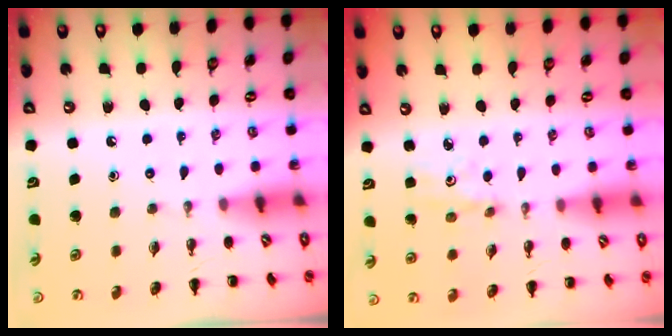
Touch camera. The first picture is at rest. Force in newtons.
{"total": 3.4, "press": 3.2, "slide": 1.1}